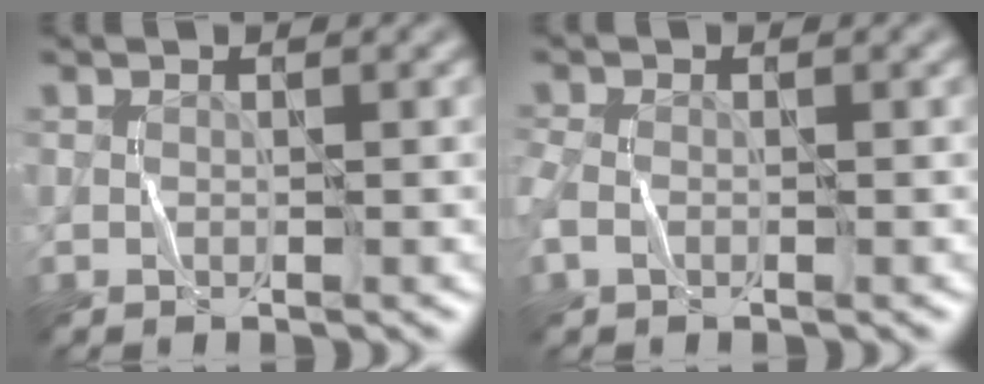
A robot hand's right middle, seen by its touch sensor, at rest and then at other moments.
{"total": 2.0, "force": [-0.7, 1.4, 1.3], "torque": [-0.041, -0.001, -0.023]}